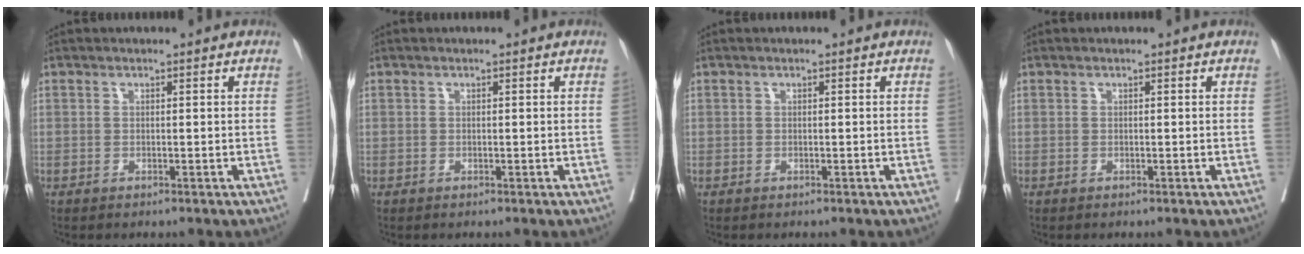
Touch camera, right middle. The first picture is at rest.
{"total": 0.0}
{"total": 0.0}
{"total": 0.0}